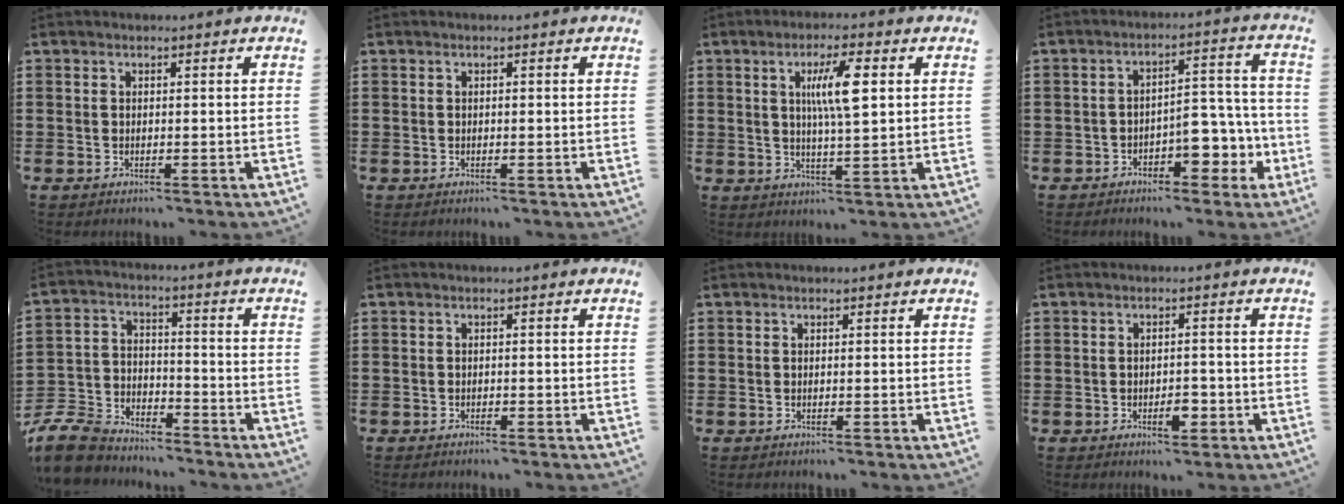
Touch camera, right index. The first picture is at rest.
{"total": 0.0}
{"total": 7.1, "force": [1.8, 1.4, 6.7], "torque": [-0.135, 0.008, 0.026]}
{"total": 6.1, "force": [-3.1, 3.3, 4.1], "torque": [-0.055, 0.006, -0.059]}
{"total": 9.0, "force": [-8.3, 2.6, 2.2], "torque": [-0.061, 0.021, -0.168]}
{"total": 0.7, "force": [-0.7, 0.1, 0.1], "torque": [-0.003, 0.000, -0.014]}
{"total": 0.0}
{"total": 3.2, "force": [-1.4, 1.5, 2.5], "torque": [-0.043, 0.003, -0.024]}